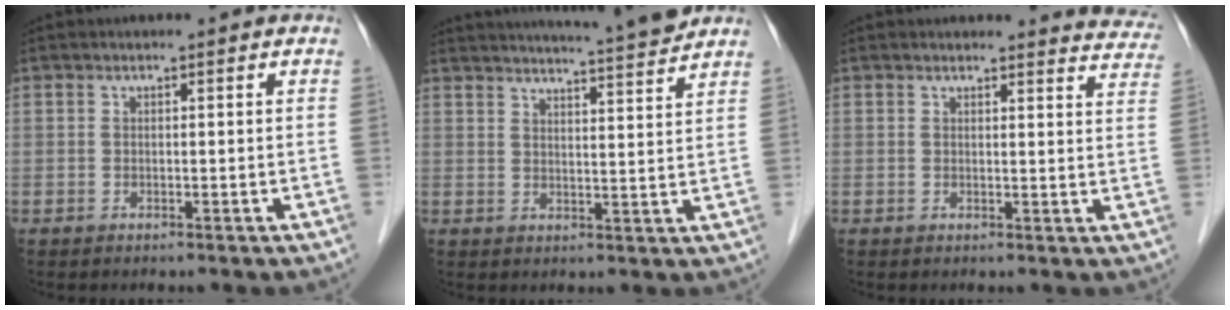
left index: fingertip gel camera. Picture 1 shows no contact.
{"total": 11.6, "force": [10.8, -1.0, 4.2], "torque": [-0.074, -0.002, 0.142]}
{"total": 7.7, "force": [7.5, 1.4, 0.2], "torque": [0.029, -0.031, 0.047]}